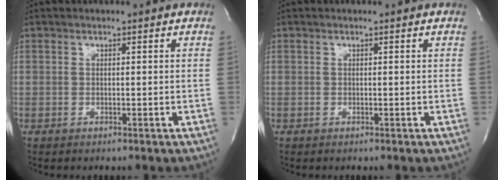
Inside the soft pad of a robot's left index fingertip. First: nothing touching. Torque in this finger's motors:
{"motor_torque": [0.04, 0.01, 0.00, -0.01]}